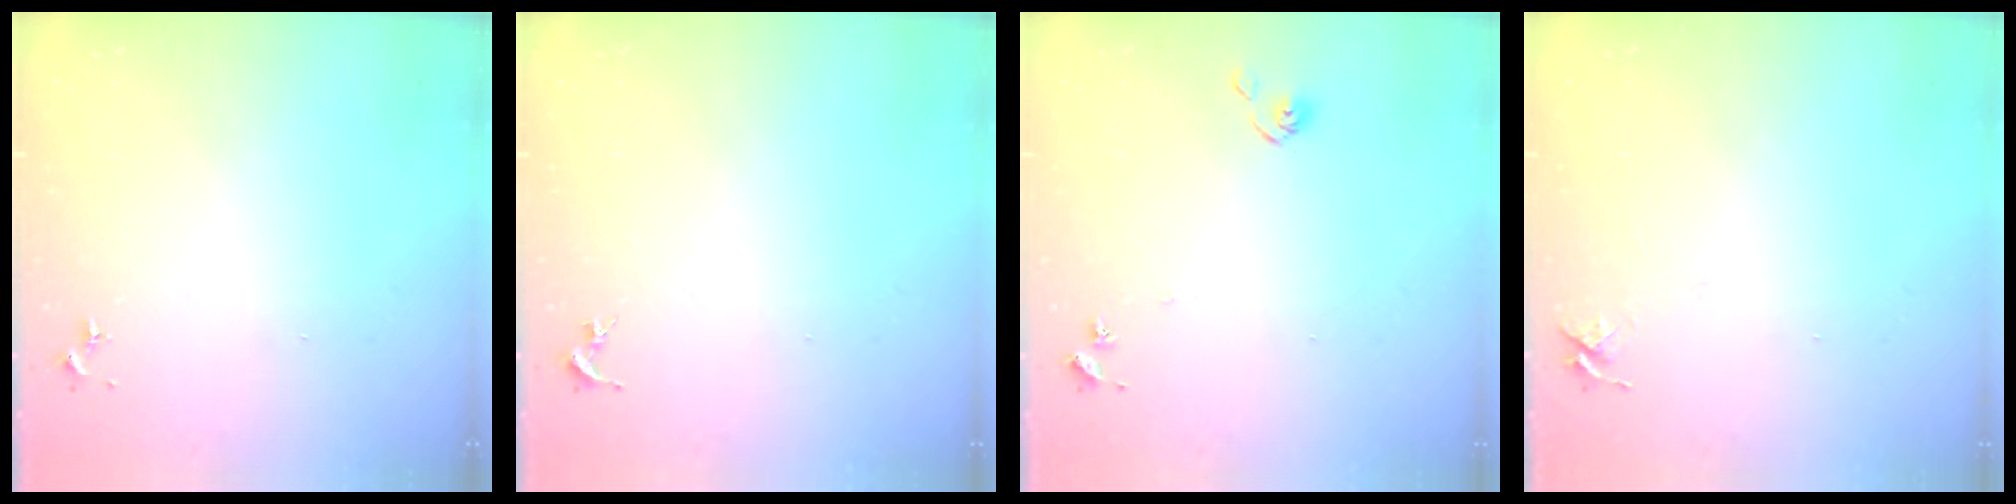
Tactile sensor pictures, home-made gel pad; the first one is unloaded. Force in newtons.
{"total": 0.0}
{"total": 6.0, "press": 6.0, "slide": 0.6}
{"total": 4.4, "press": 4.3, "slide": 0.6}